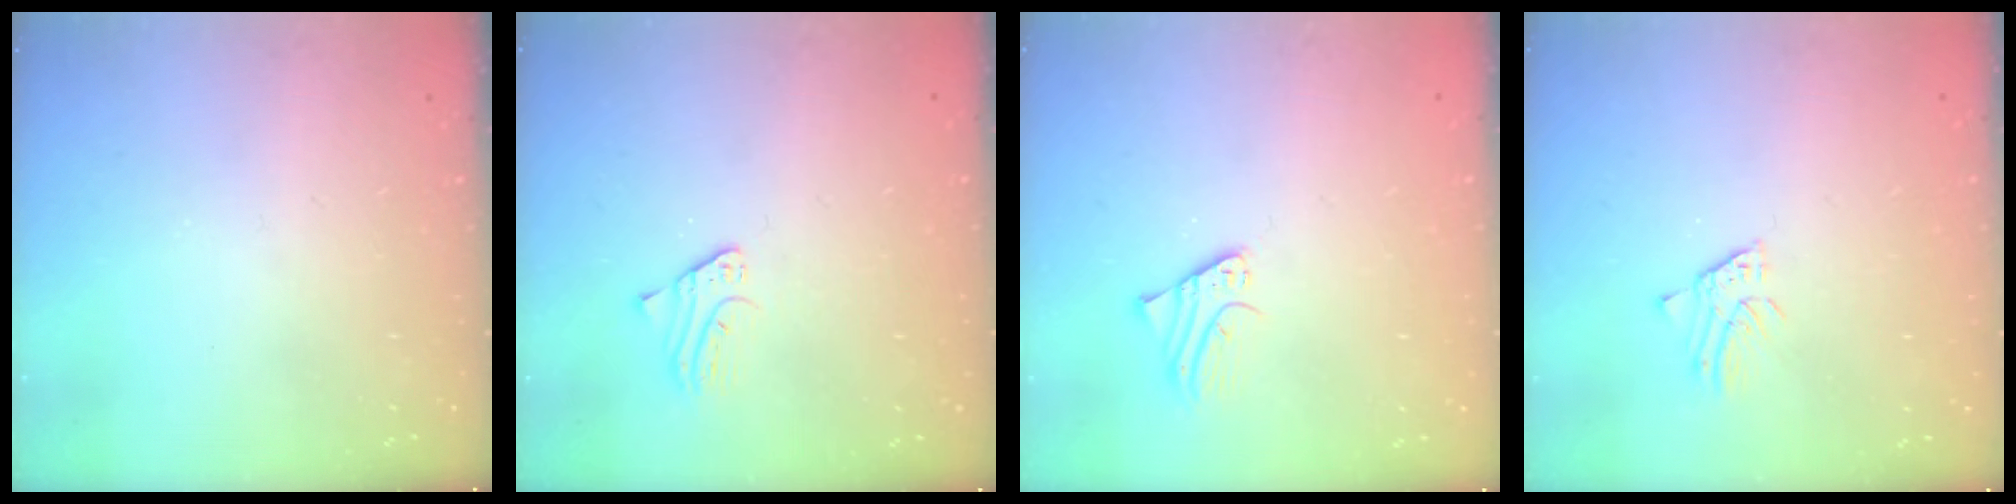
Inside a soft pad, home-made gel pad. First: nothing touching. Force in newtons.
{"total": 1.9, "press": 1.9, "slide": 0.3}
{"total": 1.9, "press": 1.9, "slide": 0.1}
{"total": 1.5, "press": 1.5, "slide": 0.1}